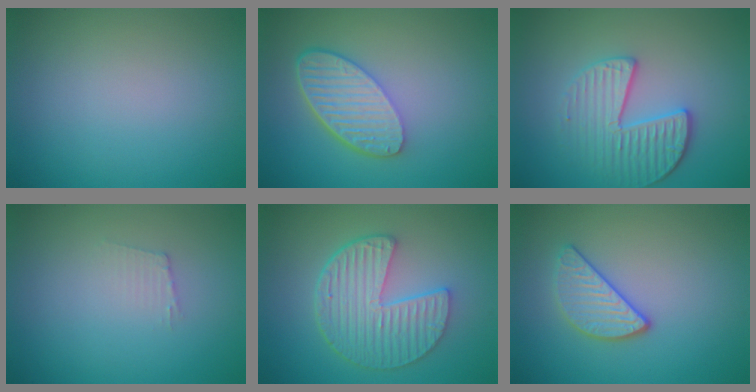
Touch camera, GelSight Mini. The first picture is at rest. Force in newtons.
{"total": 5.8, "press": 4.3, "slide": 3.9}
{"total": 3.6, "press": 3.4, "slide": 1.2}
{"total": 1.1, "press": 1.0, "slide": 0.2}
{"total": 6.3, "press": 4.8, "slide": 4.1}
{"total": 2.8, "press": 2.6, "slide": 0.9}